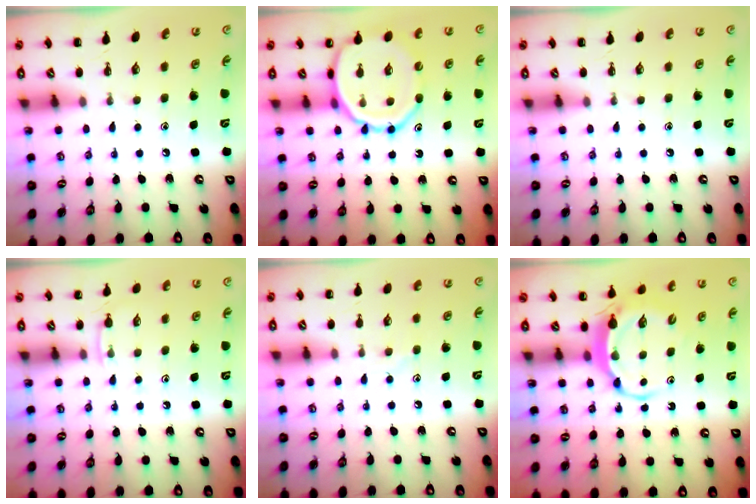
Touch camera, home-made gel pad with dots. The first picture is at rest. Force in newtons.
{"total": 13.3, "press": 13.1, "slide": 2.3}
{"total": 0.0}
{"total": 4.3, "press": 4.1, "slide": 1.4}
{"total": 5.4, "press": 5.3, "slide": 0.9}
{"total": 5.6, "press": 5.5, "slide": 0.6}